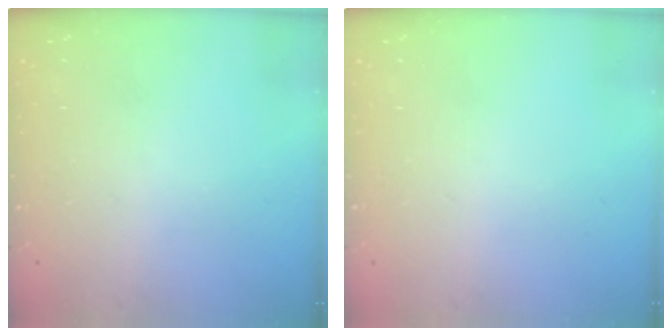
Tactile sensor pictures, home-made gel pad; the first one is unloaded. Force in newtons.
{"total": 0.0}